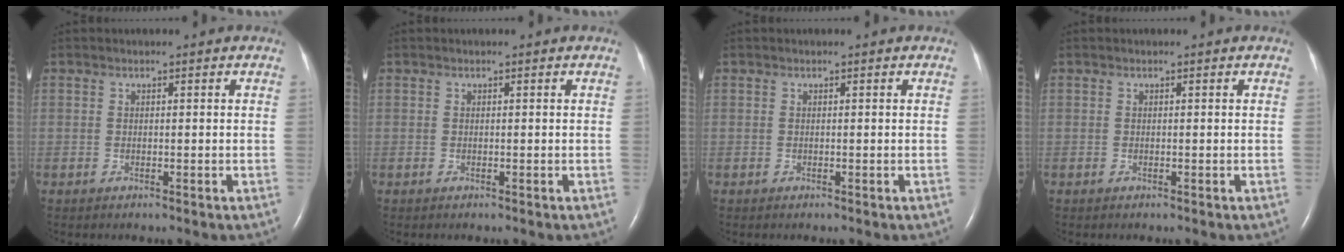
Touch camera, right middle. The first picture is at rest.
{"total": 0.0}
{"total": 0.0}
{"total": 0.0}